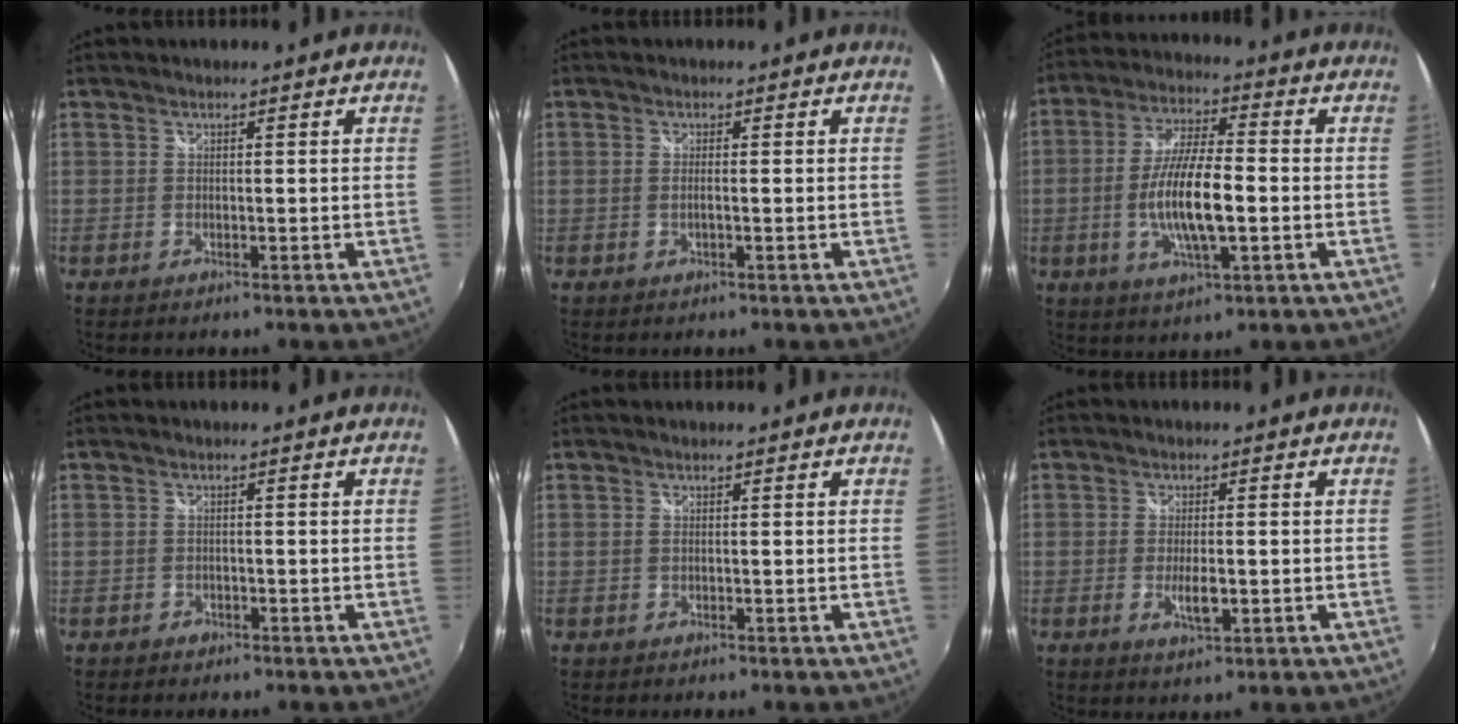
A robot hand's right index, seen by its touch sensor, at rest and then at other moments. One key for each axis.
{"total": 1.1, "fx": -0.3, "fy": 0.0, "fz": 1.1, "tx": -0.021, "ty": 0.000, "tz": -0.006}
{"total": 12.3, "fx": -2.5, "fy": 3.2, "fz": 11.6, "tx": -0.230, "ty": -0.004, "tz": -0.046}
{"total": 1.4, "fx": -1.0, "fy": 1.0, "fz": 0.2, "tx": -0.008, "ty": -0.001, "tz": -0.016}
{"total": 0.0}
{"total": 3.8, "fx": -1.1, "fy": 1.5, "fz": 3.4, "tx": -0.062, "ty": -0.011, "tz": -0.015}